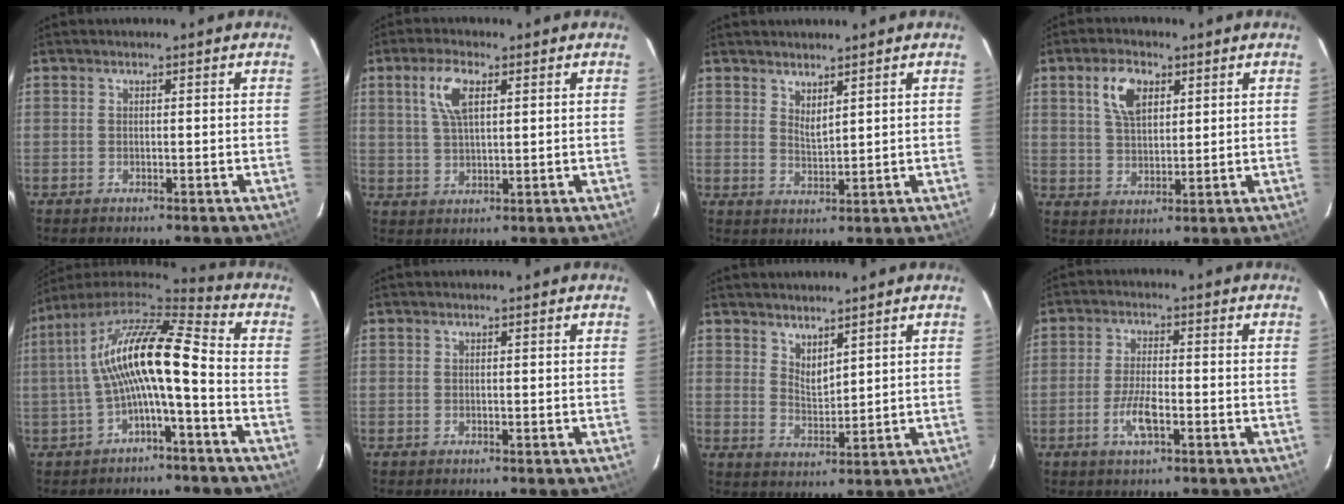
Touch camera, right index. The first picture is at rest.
{"total": 6.4, "force": [2.6, 2.5, 5.2], "torque": [-0.104, 0.009, 0.051]}
{"total": 2.9, "force": [2.4, 0.6, 1.5], "torque": [-0.025, -0.004, 0.041]}
{"total": 7.1, "force": [3.2, 3.9, 5.0], "torque": [-0.097, 0.013, 0.062]}
{"total": 14.5, "force": [-1.5, 2.9, 14.1], "torque": [-0.268, 0.019, -0.031]}
{"total": 0.0}
{"total": 4.0, "force": [3.4, 1.3, 1.7], "torque": [-0.027, -0.008, 0.061]}
{"total": 5.6, "force": [-2.3, 1.4, 4.9], "torque": [-0.103, -0.004, -0.045]}